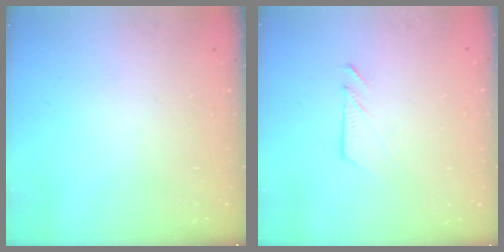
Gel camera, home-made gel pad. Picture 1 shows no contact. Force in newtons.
{"total": 2.5, "press": 2.5, "slide": 0.4}